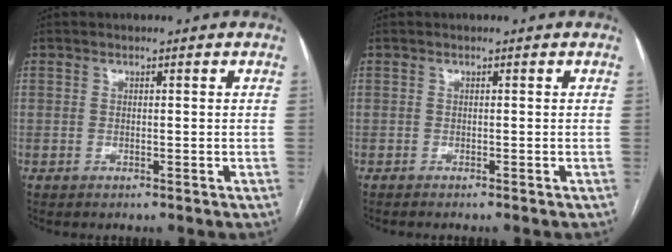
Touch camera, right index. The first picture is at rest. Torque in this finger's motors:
{"motor_torque": [-0.13, -0.12, 0.03, -0.01]}